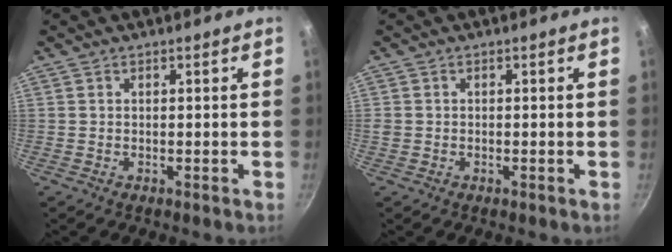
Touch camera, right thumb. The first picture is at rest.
{"total": 0.8, "force": [-0.2, 0.6, 0.5], "torque": [-0.010, 0.003, -0.004]}